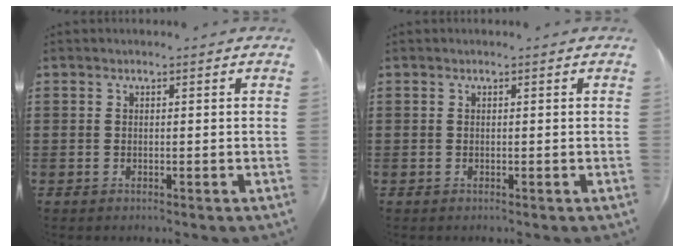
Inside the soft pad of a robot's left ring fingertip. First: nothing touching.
{"total": 0.0}